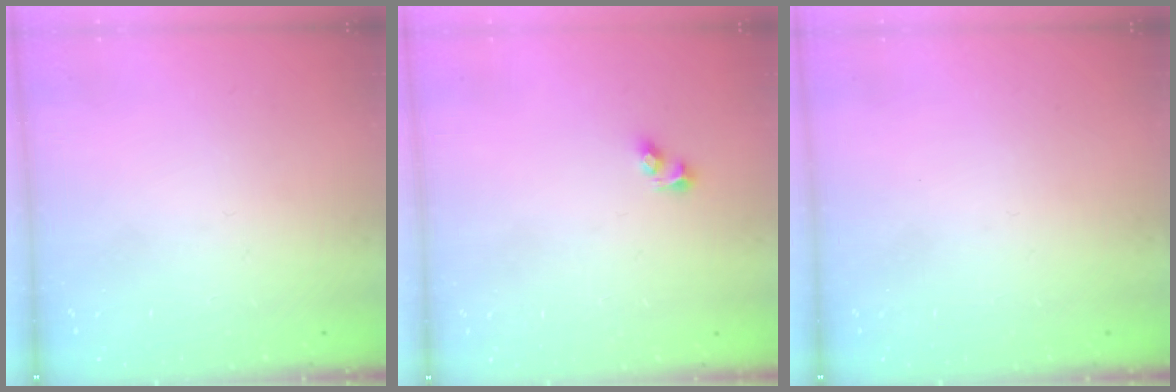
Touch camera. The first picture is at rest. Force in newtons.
{"total": 2.7, "press": 2.5, "slide": 1.2}
{"total": 0.0}